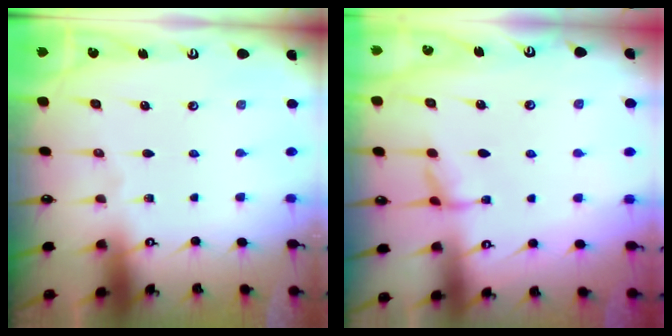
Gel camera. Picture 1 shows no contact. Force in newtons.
{"total": 1.6, "press": 1.5, "slide": 0.6}